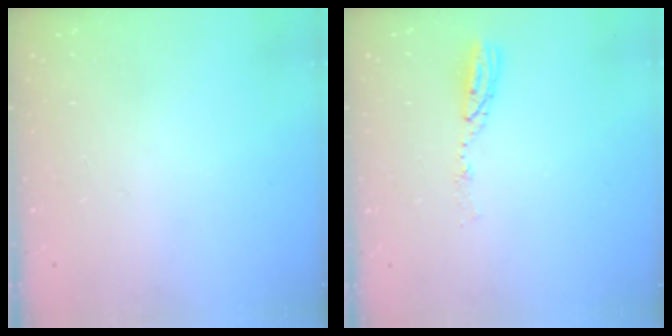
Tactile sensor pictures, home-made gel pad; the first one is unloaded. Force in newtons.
{"total": 5.2, "press": 5.2, "slide": 0.3}